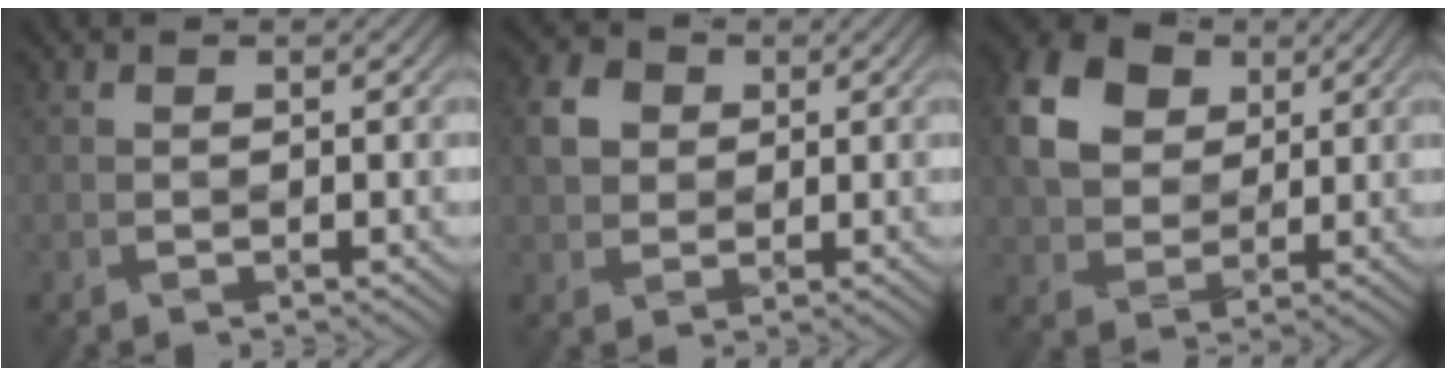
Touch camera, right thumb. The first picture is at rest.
{"total": 3.7, "force": [1.1, 3.2, 1.3], "torque": [-0.035, 0.007, 0.021]}
{"total": 9.9, "force": [3.7, 7.3, 5.5], "torque": [-0.139, 0.015, 0.066]}